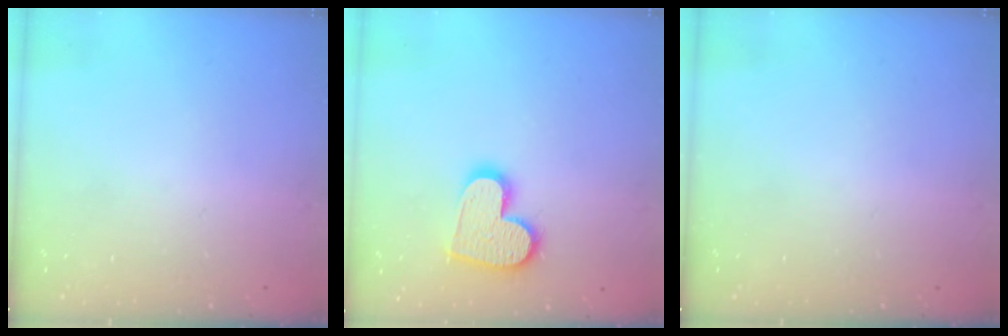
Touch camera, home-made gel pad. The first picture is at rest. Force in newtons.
{"total": 13.8, "press": 13.8, "slide": 1.1}
{"total": 0.0}